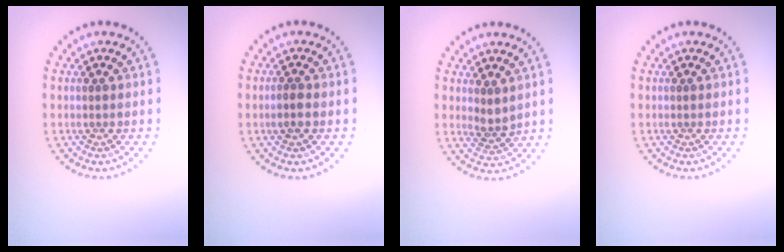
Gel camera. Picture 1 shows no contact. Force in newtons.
{"total": 1.4, "press": 1.4, "slide": 0.3}
{"total": 1.7, "press": 1.4, "slide": 0.9}
{"total": 0.0}